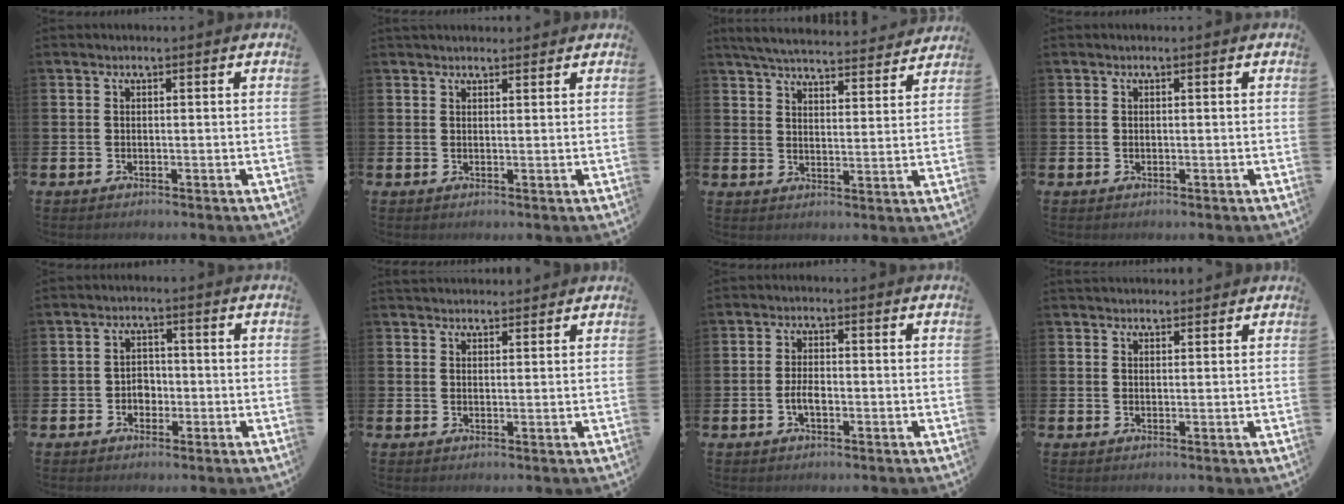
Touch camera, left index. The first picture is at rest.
{"total": 1.4, "force": [1.3, 0.4, 0.2], "torque": [0.005, -0.001, 0.022]}
{"total": 5.8, "force": [5.7, 0.7, 1.1], "torque": [-0.041, -0.040, 0.099]}
{"total": 0.0}
{"total": 2.6, "force": [-0.8, 2.2, 1.1], "torque": [-0.010, 0.001, -0.023]}
{"total": 2.3, "force": [2.2, 0.6, 0.0], "torque": [0.005, -0.010, 0.039]}
{"total": 2.5, "force": [-0.6, 1.2, 2.1], "torque": [-0.026, -0.003, -0.015]}
{"total": 1.6, "force": [1.6, 0.4, 0.1], "torque": [0.006, -0.005, 0.027]}